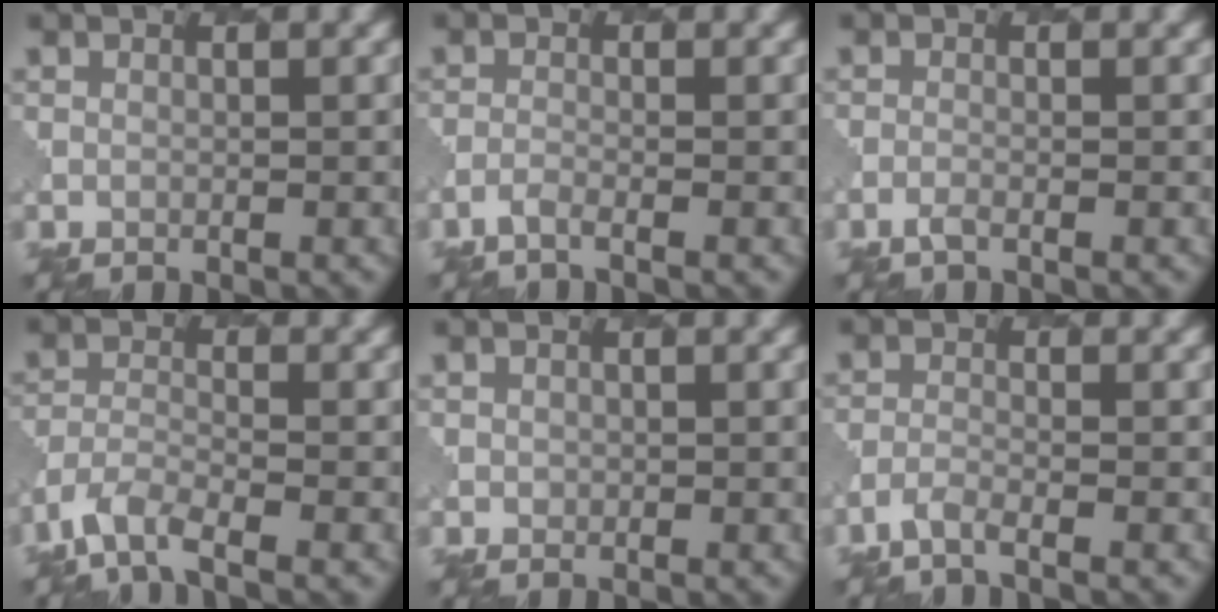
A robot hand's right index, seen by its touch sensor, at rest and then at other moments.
{"total": 1.3, "force": [-1.0, 0.3, 0.7], "torque": [-0.010, -0.003, -0.031]}
{"total": 0.8, "force": [-0.6, 0.2, 0.5], "torque": [-0.010, -0.002, -0.019]}
{"total": 4.2, "force": [-3.2, 1.3, 2.4], "torque": [-0.053, -0.012, -0.070]}
{"total": 0.7, "force": [0.1, 0.7, 0.2], "torque": [-0.002, -0.006, 0.003]}
{"total": 1.8, "force": [-1.5, 0.4, 1.0], "torque": [-0.023, -0.007, -0.042]}